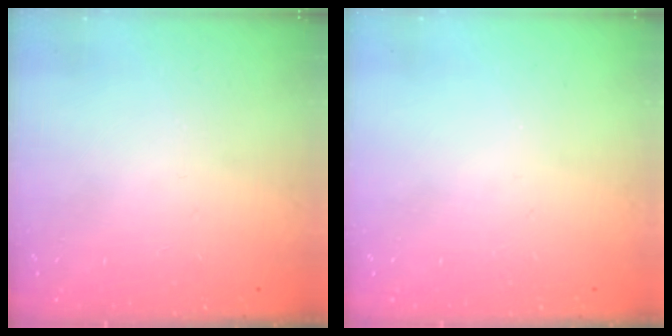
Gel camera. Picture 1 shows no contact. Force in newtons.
{"total": 0.0}